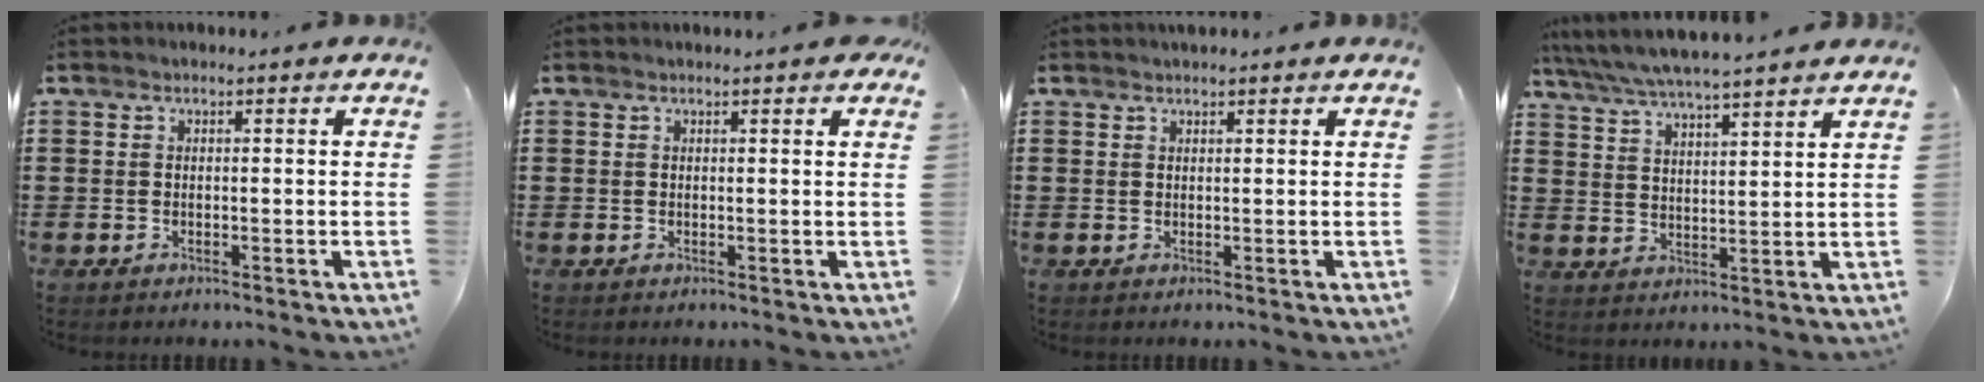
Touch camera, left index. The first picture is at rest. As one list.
[{"total": 0.8, "force": [0.6, 0.0, 0.6], "torque": [-0.004, -0.002, 0.010]}, {"total": 1.0, "force": [0.9, 0.1, 0.4], "torque": [-0.008, 0.000, 0.018]}, {"total": 5.2, "force": [5.0, -0.1, 1.7], "torque": [-0.052, -0.026, 0.085]}]